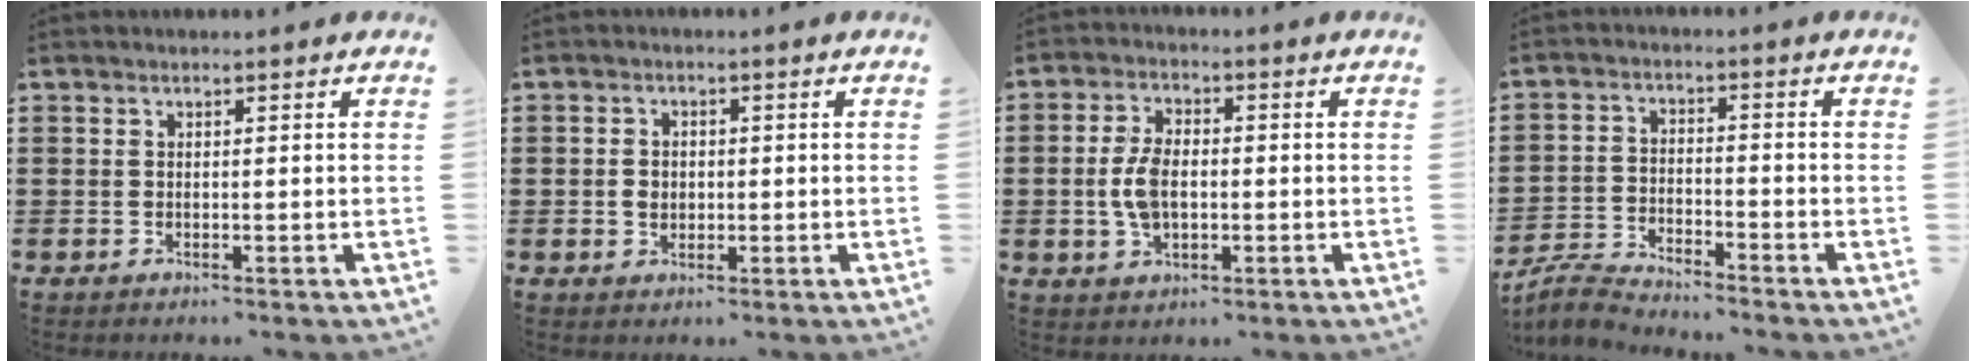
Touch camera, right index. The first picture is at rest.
{"total": 2.1, "force": [-0.2, 1.7, 1.2], "torque": [-0.026, 0.006, -0.005]}
{"total": 6.1, "force": [-0.4, 3.4, 5.0], "torque": [-0.124, -0.004, -0.014]}
{"total": 5.4, "force": [-5.4, 0.2, 0.6], "torque": [-0.031, 0.000, -0.115]}